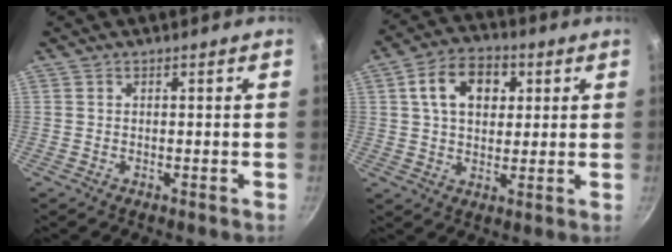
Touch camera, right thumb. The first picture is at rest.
{"total": 9.9, "force": [2.8, 6.8, 6.6], "torque": [-0.087, 0.007, 0.039]}